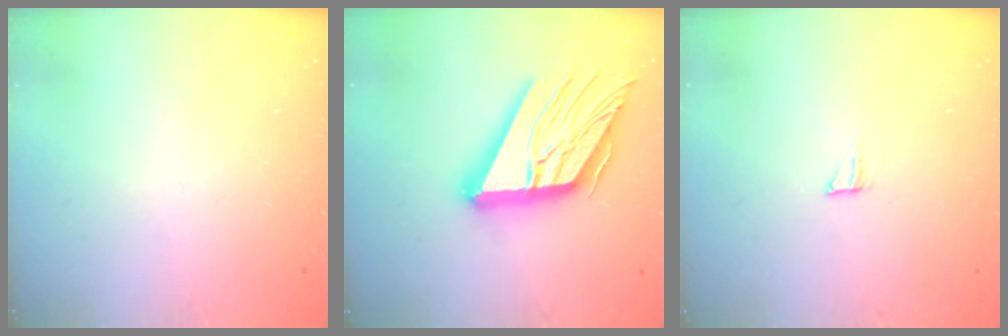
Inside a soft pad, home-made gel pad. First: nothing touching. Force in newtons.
{"total": 23.2, "press": 23.0, "slide": 2.7}
{"total": 5.1, "press": 5.1, "slide": 0.4}